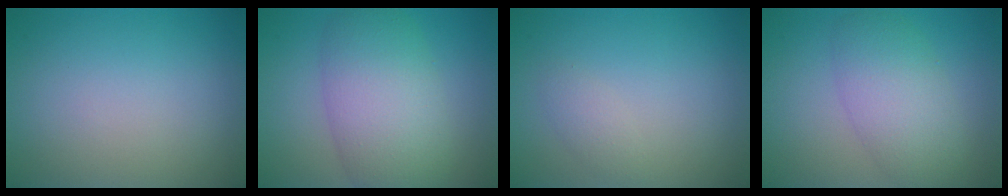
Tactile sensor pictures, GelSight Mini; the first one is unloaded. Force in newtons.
{"total": 7.8, "press": 7.8, "slide": 0.2}
{"total": 1.1, "press": 1.1, "slide": 0.0}
{"total": 5.2, "press": 5.2, "slide": 0.4}